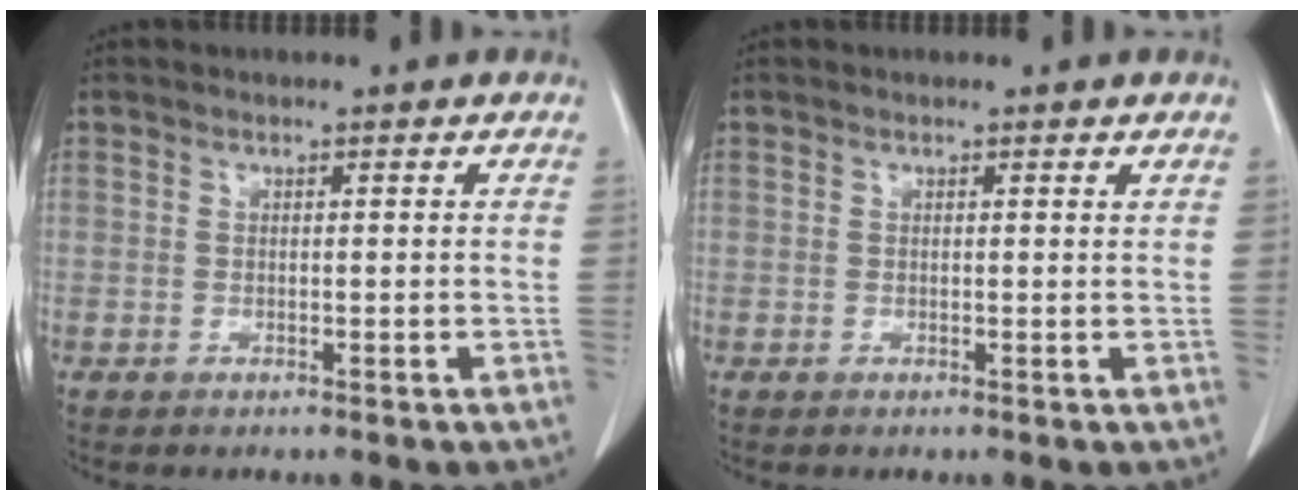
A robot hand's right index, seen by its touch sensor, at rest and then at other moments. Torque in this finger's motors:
{"motor_torque": [-0.17, 0.05, -0.02, -0.01]}